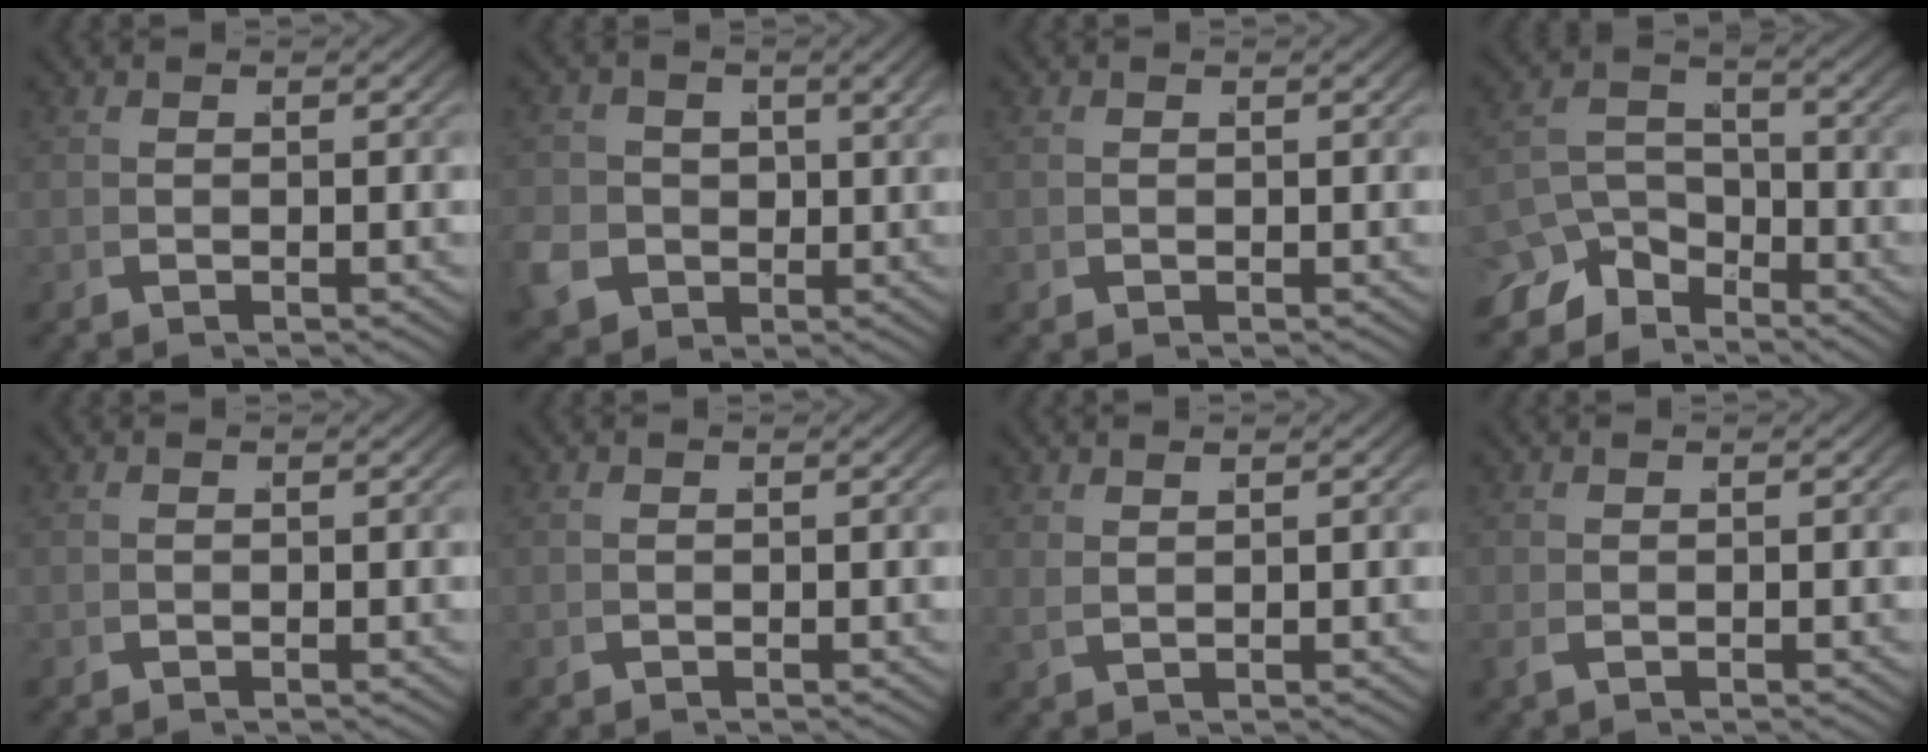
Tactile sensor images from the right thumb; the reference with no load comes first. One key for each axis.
{"total": 7.6, "fx": -1.4, "fy": 6.7, "fz": 3.4, "tx": -0.081, "ty": -0.042, "tz": -0.002}
{"total": 0.0}
{"total": 7.3, "fx": -3.5, "fy": 5.1, "fz": 3.9, "tx": -0.051, "ty": -0.028, "tz": -0.053}
{"total": 0.0}
{"total": 0.0}
{"total": 1.5, "fx": 1.5, "fy": 0.0, "fz": 0.5, "tx": -0.007, "ty": 0.001, "tz": 0.036}
{"total": 0.6, "fx": -0.1, "fy": 0.4, "fz": 0.4, "tx": -0.015, "ty": -0.003, "tz": 0.002}